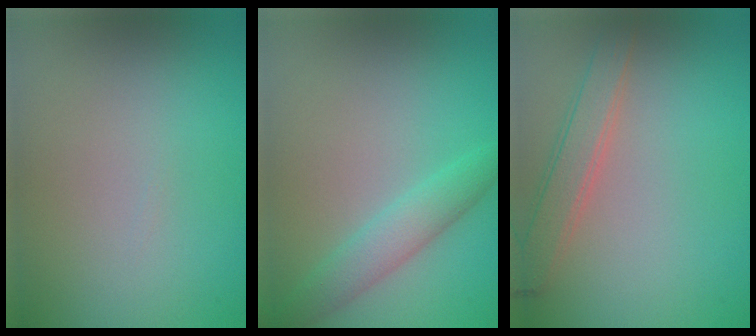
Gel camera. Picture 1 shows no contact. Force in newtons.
{"total": 3.0, "press": 3.0, "slide": 0.1}
{"total": 2.9, "press": 2.9, "slide": 0.1}